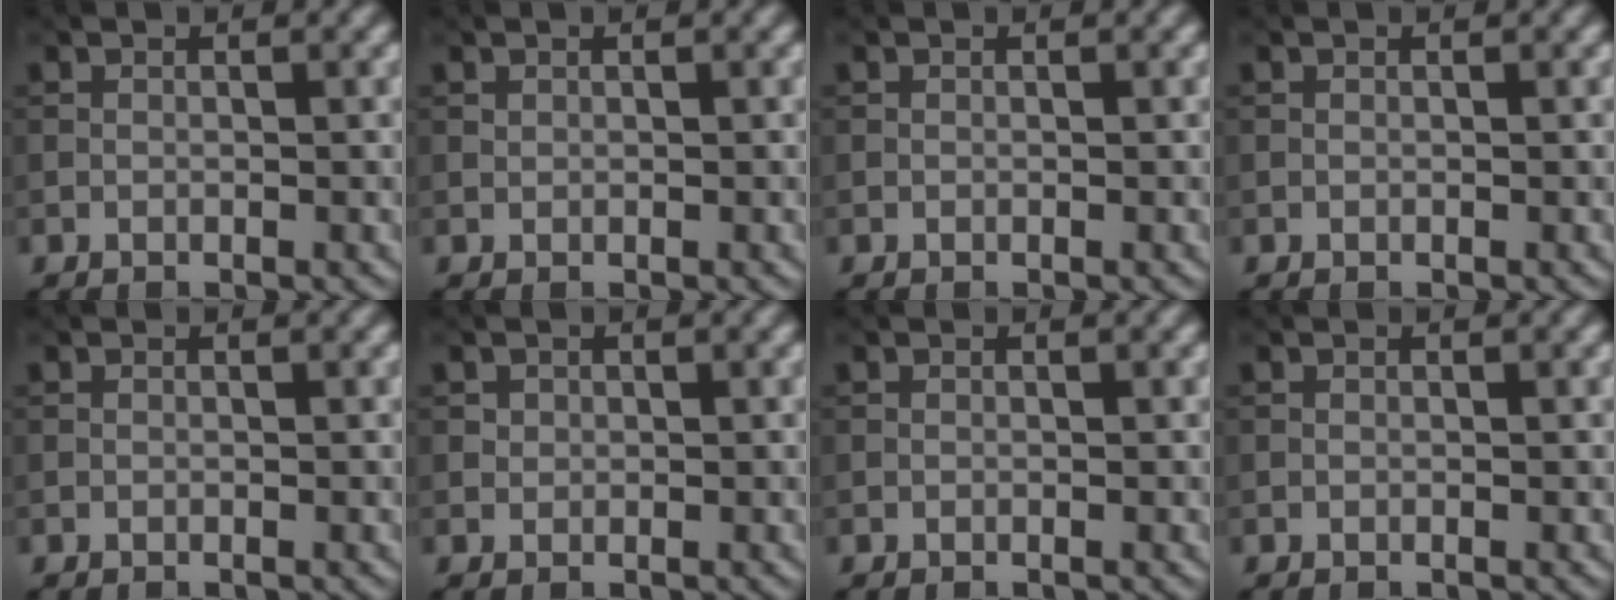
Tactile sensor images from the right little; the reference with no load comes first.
{"total": 0.0}
{"total": 0.0}
{"total": 0.0}
{"total": 0.0}
{"total": 0.5, "force": [0.3, 0.5, 0.0], "torque": [-0.001, 0.000, 0.007]}
{"total": 0.0}
{"total": 0.0}